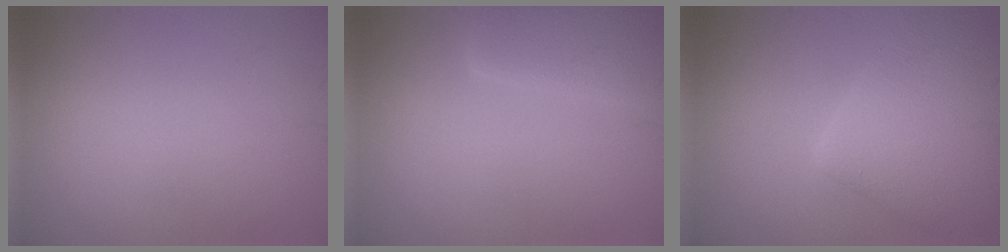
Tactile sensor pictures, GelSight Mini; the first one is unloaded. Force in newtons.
{"total": 4.3, "press": 4.3, "slide": 0.3}
{"total": 7.1, "press": 7.1, "slide": 0.3}